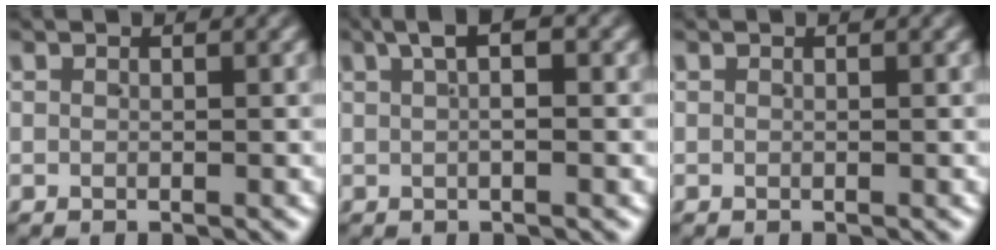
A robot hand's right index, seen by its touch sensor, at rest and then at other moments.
{"total": 4.1, "force": [1.8, 1.1, 3.5], "torque": [-0.038, 0.020, 0.019]}
{"total": 0.0}